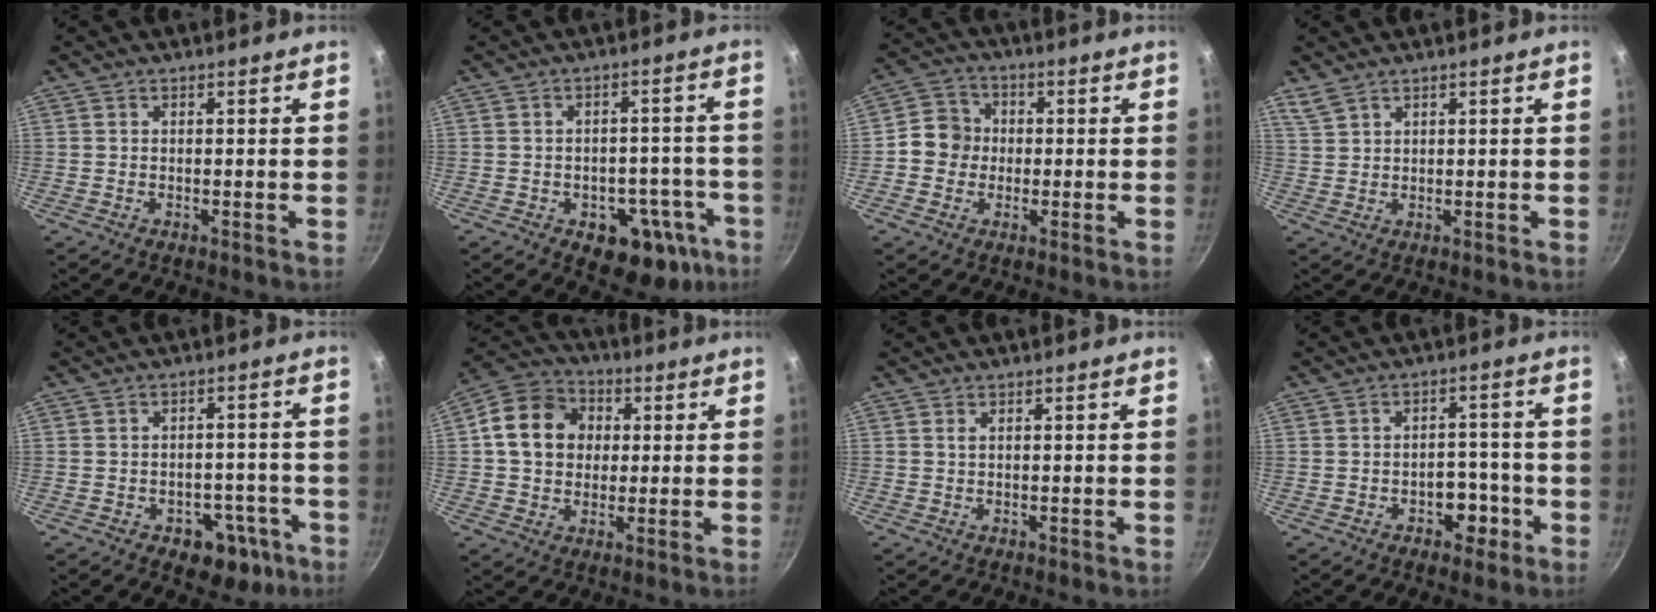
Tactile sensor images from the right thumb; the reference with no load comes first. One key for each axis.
{"total": 13.2, "fx": -5.8, "fy": 8.8, "fz": 7.9, "tx": -0.040, "ty": 0.039, "tz": -0.060}
{"total": 6.8, "fx": -0.5, "fy": 6.3, "fz": 2.6, "tx": -0.012, "ty": 0.015, "tz": -0.027}
{"total": 2.7, "fx": 2.3, "fy": 1.0, "fz": 1.1, "tx": -0.025, "ty": -0.003, "tz": 0.053}
{"total": 8.8, "fx": -4.3, "fy": 6.2, "fz": 4.5, "tx": -0.008, "ty": 0.043, "tz": -0.039}
{"total": 13.6, "fx": 2.2, "fy": 11.2, "fz": 7.3, "tx": -0.103, "ty": 0.018, "tz": 0.022}
{"total": 0.6, "fx": 0.3, "fy": 0.3, "fz": 0.4, "tx": -0.008, "ty": 0.000, "tz": 0.006}
{"total": 5.7, "fx": -2.4, "fy": 4.0, "fz": 3.1, "tx": -0.006, "ty": 0.024, "tz": -0.029}